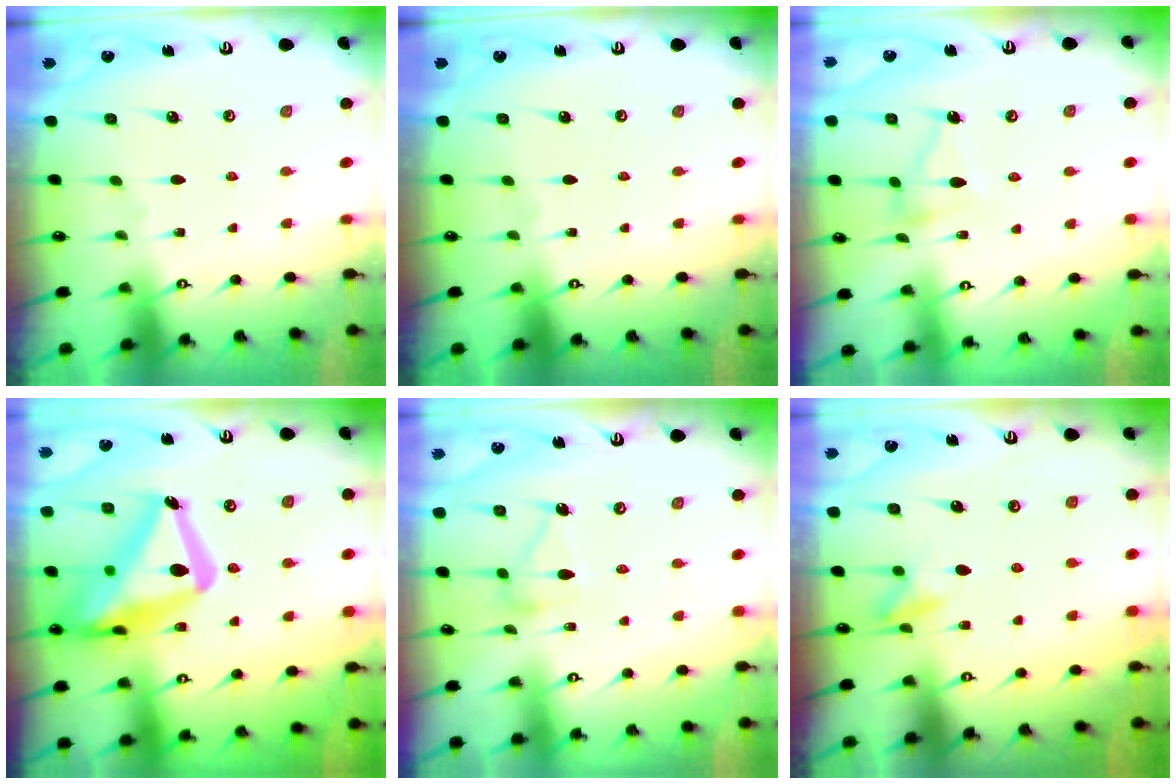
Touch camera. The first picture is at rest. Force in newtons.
{"total": 0.0}
{"total": 7.1, "press": 7.1, "slide": 0.6}
{"total": 24.5, "press": 24.4, "slide": 2.0}
{"total": 11.5, "press": 11.5, "slide": 0.7}
{"total": 6.7, "press": 6.7, "slide": 0.9}